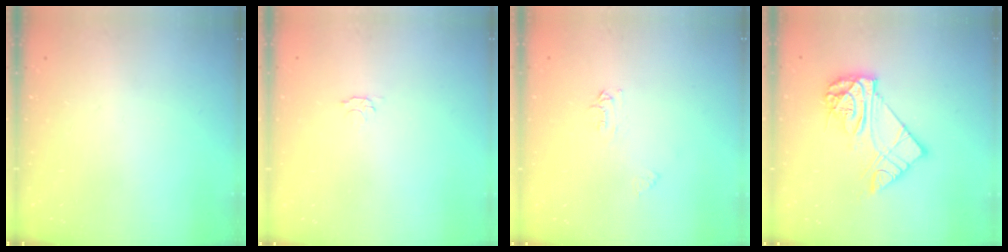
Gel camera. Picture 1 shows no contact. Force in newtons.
{"total": 2.8, "press": 2.7, "slide": 0.5}
{"total": 5.0, "press": 5.0, "slide": 0.6}
{"total": 13.6, "press": 13.6, "slide": 1.1}